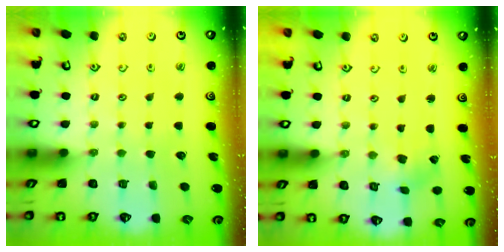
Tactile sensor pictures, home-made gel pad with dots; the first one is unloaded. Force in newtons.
{"total": 0.7, "press": 0.7, "slide": 0.2}